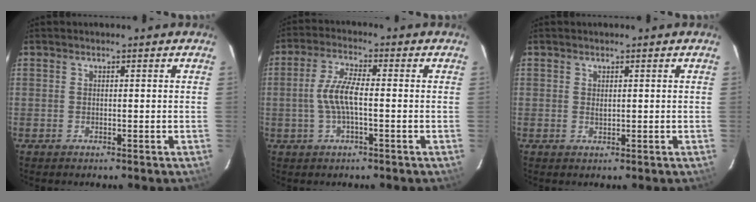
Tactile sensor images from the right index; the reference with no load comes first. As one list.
[{"total": 6.5, "force": [-0.8, 1.8, 6.2], "torque": [-0.127, 0.008, -0.016]}, {"total": 0.8, "force": [0.3, 0.5, 0.6], "torque": [-0.009, 0.001, 0.007]}]